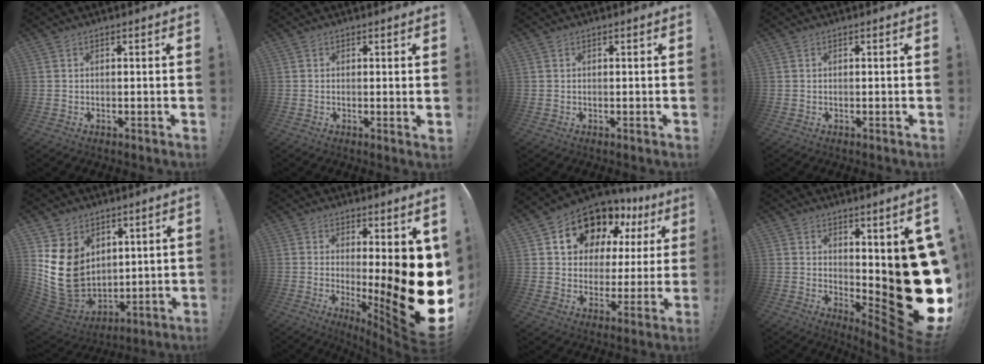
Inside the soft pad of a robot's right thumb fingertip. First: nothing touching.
{"total": 1.2, "force": [0.7, -0.3, 1.0], "torque": [-0.002, -0.008, 0.008]}
{"total": 0.0}
{"total": 0.0}
{"total": 16.4, "force": [3.3, 13.0, 9.5], "torque": [-0.197, -0.031, 0.075]}
{"total": 19.2, "force": [-1.7, 4.2, 18.7], "torque": [-0.234, -0.035, -0.013]}
{"total": 13.7, "force": [10.0, 8.0, 4.8], "torque": [-0.078, -0.083, 0.189]}
{"total": 16.1, "force": [0.7, 5.1, 15.2], "torque": [-0.151, -0.063, 0.030]}